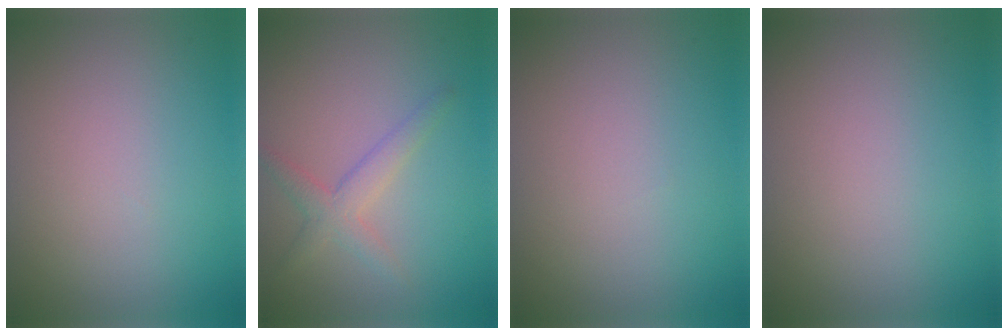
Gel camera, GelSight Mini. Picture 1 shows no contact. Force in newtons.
{"total": 2.6, "press": 2.6, "slide": 0.1}
{"total": 0.0}
{"total": 0.0}